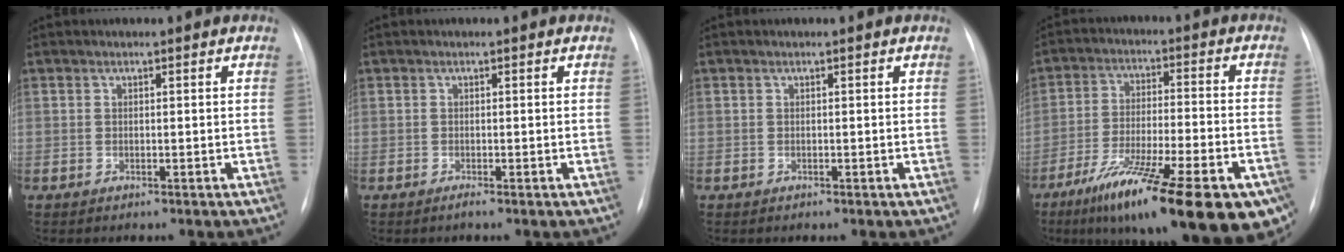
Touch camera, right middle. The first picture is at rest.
{"total": 0.6, "force": [-0.6, 0.0, 0.3], "torque": [-0.009, -0.002, -0.009]}
{"total": 0.0}
{"total": 26.5, "force": [-16.8, 5.5, 19.7], "torque": [-0.238, -0.020, -0.256]}